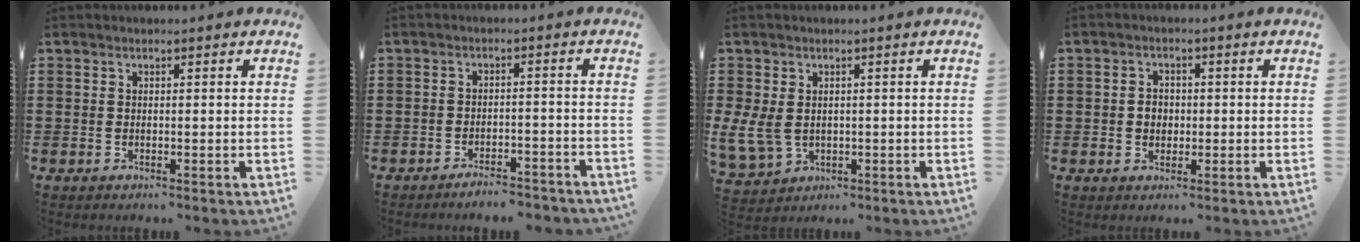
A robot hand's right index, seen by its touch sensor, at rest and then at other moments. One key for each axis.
{"total": 3.1, "fx": -3.1, "fy": 0.0, "fz": 0.6, "tx": -0.012, "ty": 0.002, "tz": -0.062}
{"total": 4.3, "fx": 0.3, "fy": 3.6, "fz": 2.4, "tx": -0.076, "ty": 0.000, "tz": 0.003}
{"total": 2.4, "fx": -0.2, "fy": 2.0, "fz": 1.2, "tx": -0.028, "ty": 0.007, "tz": -0.007}